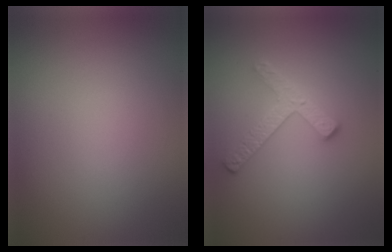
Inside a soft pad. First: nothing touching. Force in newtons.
{"total": 2.6, "press": 2.4, "slide": 0.9}